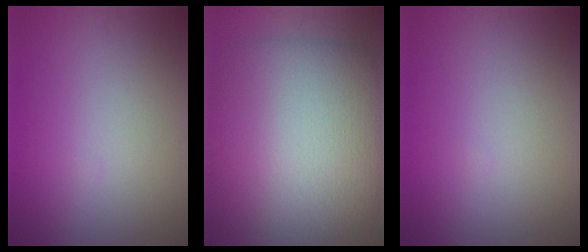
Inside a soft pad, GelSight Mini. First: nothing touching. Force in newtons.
{"total": 14.0, "press": 14.0, "slide": 0.4}
{"total": 0.0}